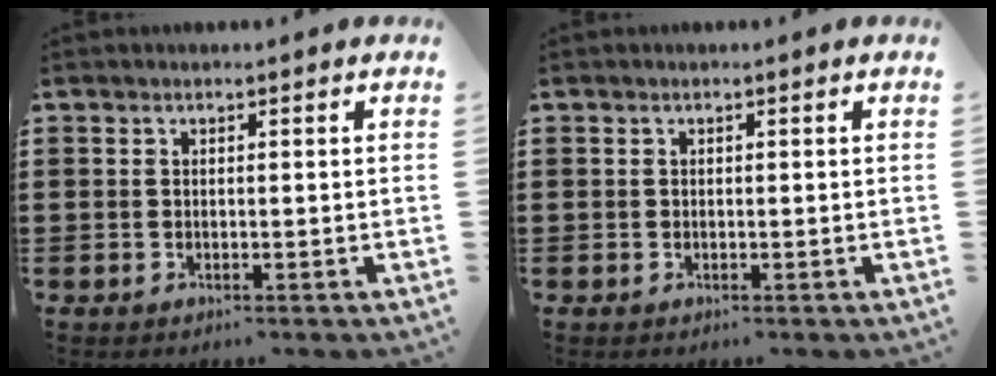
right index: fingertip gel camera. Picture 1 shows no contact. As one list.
[{"total": 0.0}]